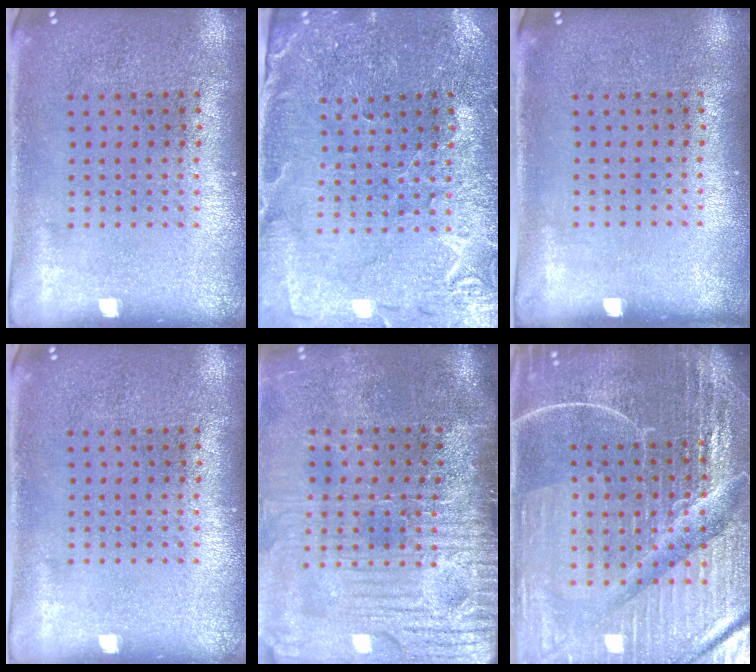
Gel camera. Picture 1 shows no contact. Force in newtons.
{"total": 1.0, "press": 1.0, "slide": 0.2}
{"total": 0.0}
{"total": 0.0}
{"total": 4.7, "press": 4.1, "slide": 2.5}
{"total": 7.1, "press": 6.2, "slide": 3.4}